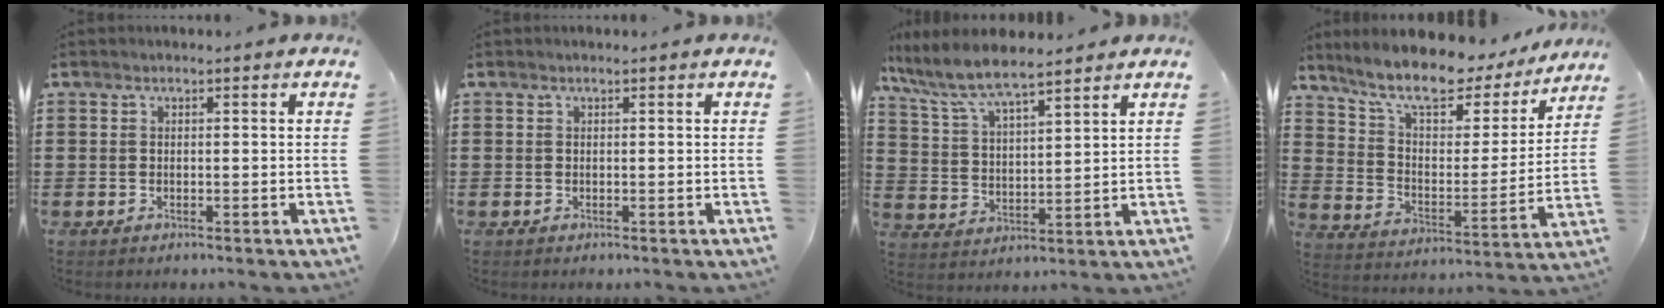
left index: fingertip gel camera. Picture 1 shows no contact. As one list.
[{"total": 0.0}, {"total": 7.1, "force": [6.3, 1.0, 3.2], "torque": [-0.087, -0.026, 0.109]}, {"total": 10.7, "force": [9.0, 2.4, 5.2], "torque": [-0.123, -0.058, 0.152]}]